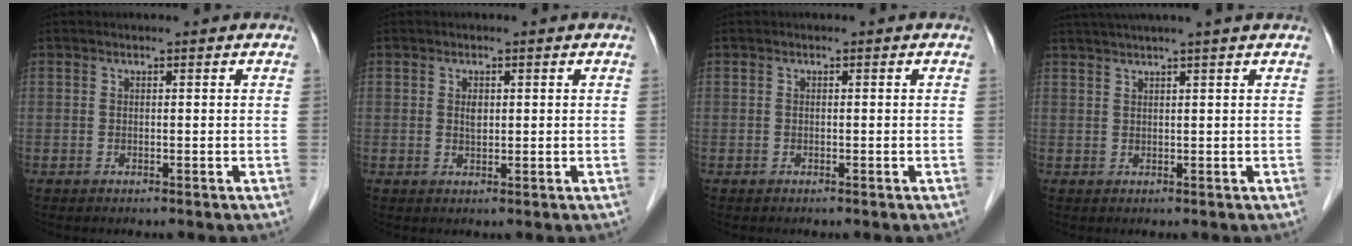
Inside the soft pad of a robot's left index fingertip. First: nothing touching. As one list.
[{"total": 1.3, "force": [0.2, 0.8, 1.0], "torque": [-0.016, -0.005, 0.005]}, {"total": 0.0}, {"total": 7.5, "force": [6.2, -1.4, 4.0], "torque": [-0.055, 0.027, 0.084]}]